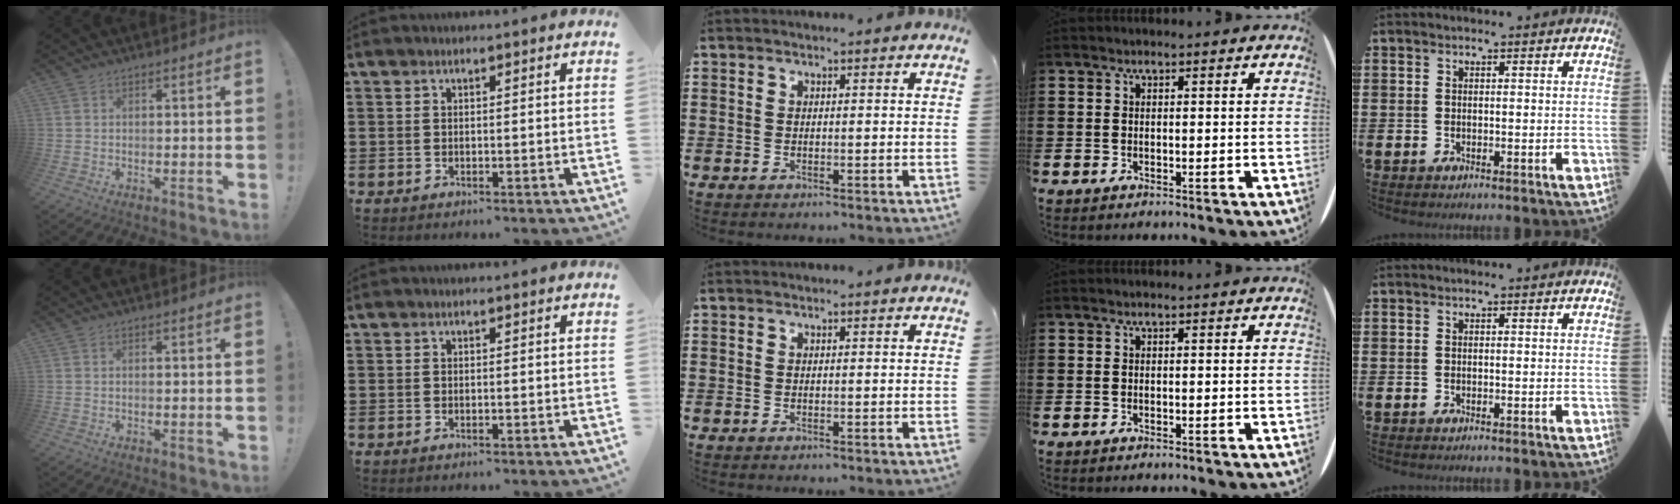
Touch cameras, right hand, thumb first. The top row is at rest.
{}